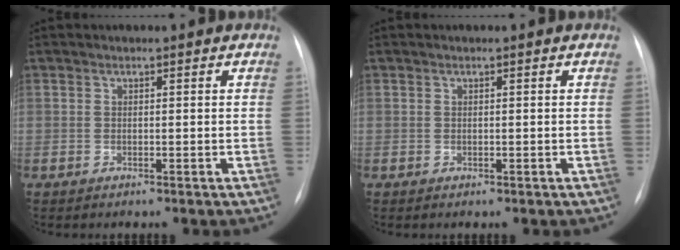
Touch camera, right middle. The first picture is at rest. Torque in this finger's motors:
{"motor_torque": [1.04, -0.99, 0.06, 0.01]}